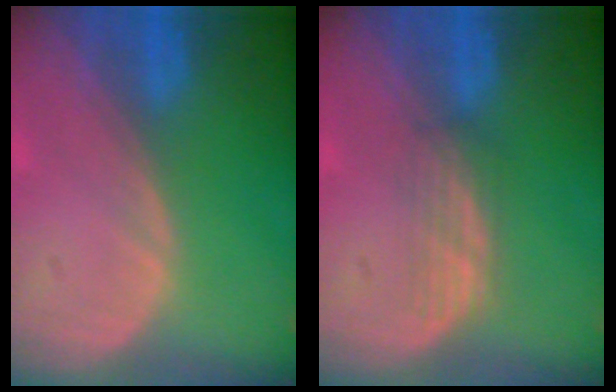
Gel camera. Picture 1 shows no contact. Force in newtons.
{"total": 2.9, "press": 2.6, "slide": 1.4}